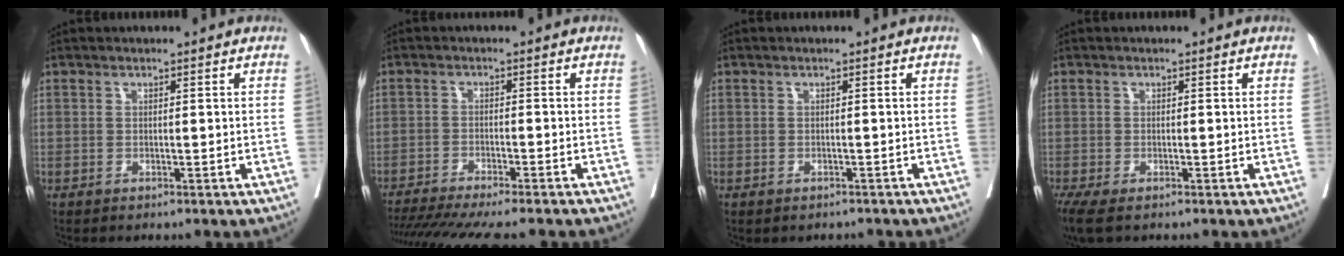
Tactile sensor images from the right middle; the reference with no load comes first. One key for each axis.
{"total": 14.6, "fx": -12.9, "fy": 0.6, "fz": 7.0, "tx": -0.107, "ty": -0.029, "tz": -0.190}
{"total": 1.5, "fx": -1.4, "fy": 0.7, "fz": 0.2, "tx": -0.005, "ty": -0.001, "tz": -0.019}
{"total": 4.6, "fx": -3.2, "fy": 1.6, "fz": 2.9, "tx": -0.057, "ty": -0.018, "tz": -0.055}